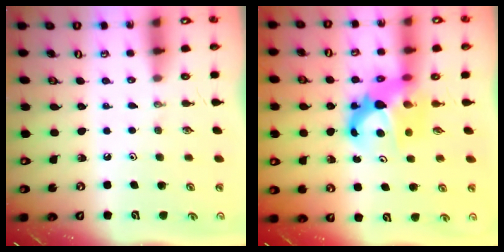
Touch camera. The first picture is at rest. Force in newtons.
{"total": 7.6, "press": 7.6, "slide": 0.6}